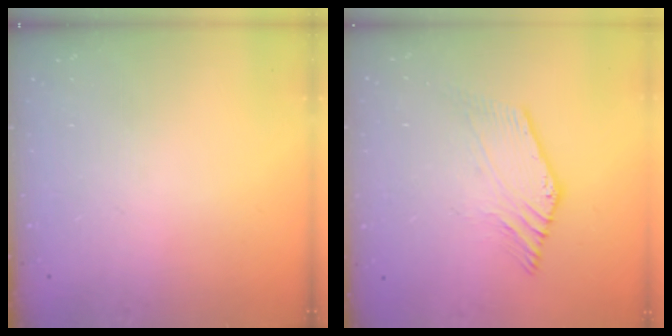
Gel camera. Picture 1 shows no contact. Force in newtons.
{"total": 4.2, "press": 4.1, "slide": 0.8}